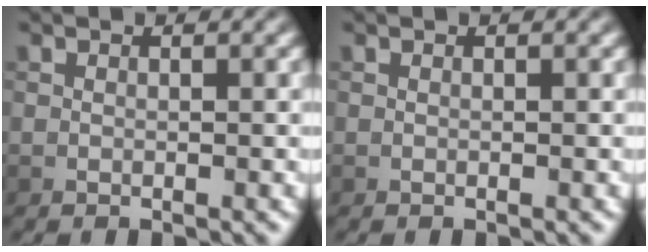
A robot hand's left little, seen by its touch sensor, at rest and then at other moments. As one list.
[{"total": 0.0}]